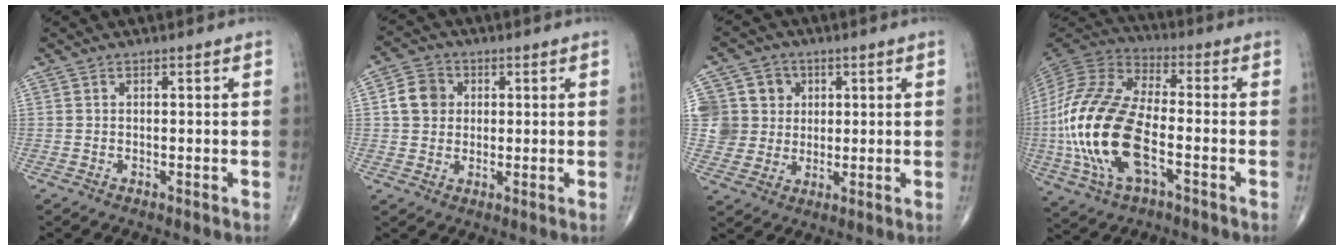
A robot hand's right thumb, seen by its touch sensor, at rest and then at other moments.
{"total": 6.4, "force": [1.1, 5.5, 3.0], "torque": [-0.038, 0.005, 0.012]}
{"total": 10.0, "force": [2.2, 9.5, 2.3], "torque": [-0.011, 0.008, 0.042]}
{"total": 23.0, "force": [-5.1, 11.0, 19.6], "torque": [-0.437, 0.009, -0.094]}